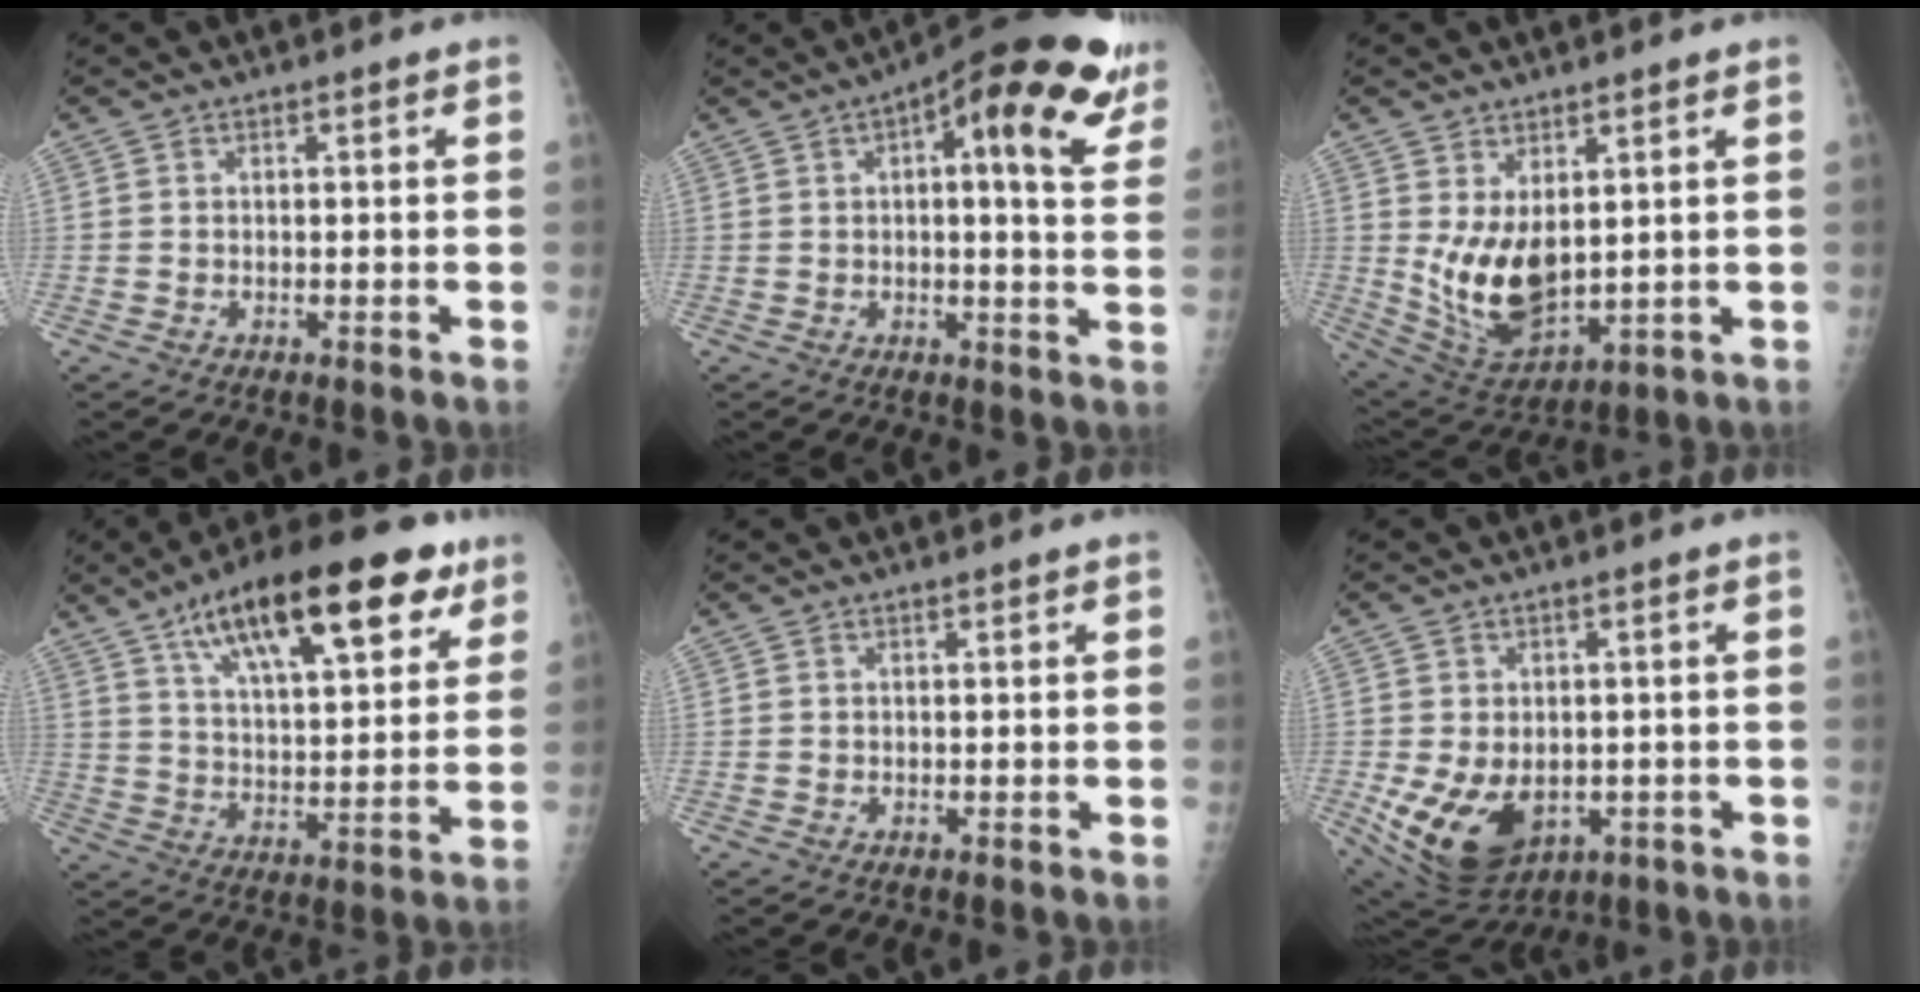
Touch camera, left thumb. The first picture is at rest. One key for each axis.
{"total": 18.6, "fx": 8.8, "fy": 5.9, "fz": 15.3, "tx": -0.183, "ty": -0.012, "tz": 0.107}
{"total": 11.2, "fx": 1.9, "fy": 6.2, "fz": 9.2, "tx": -0.147, "ty": -0.028, "tz": 0.059}
{"total": 24.3, "fx": 13.1, "fy": 8.8, "fz": 18.4, "tx": -0.260, "ty": -0.021, "tz": 0.209}
{"total": 0.0}
{"total": 14.1, "fx": -3.7, "fy": 9.7, "fz": 9.6, "tx": -0.165, "ty": -0.003, "tz": -0.033}